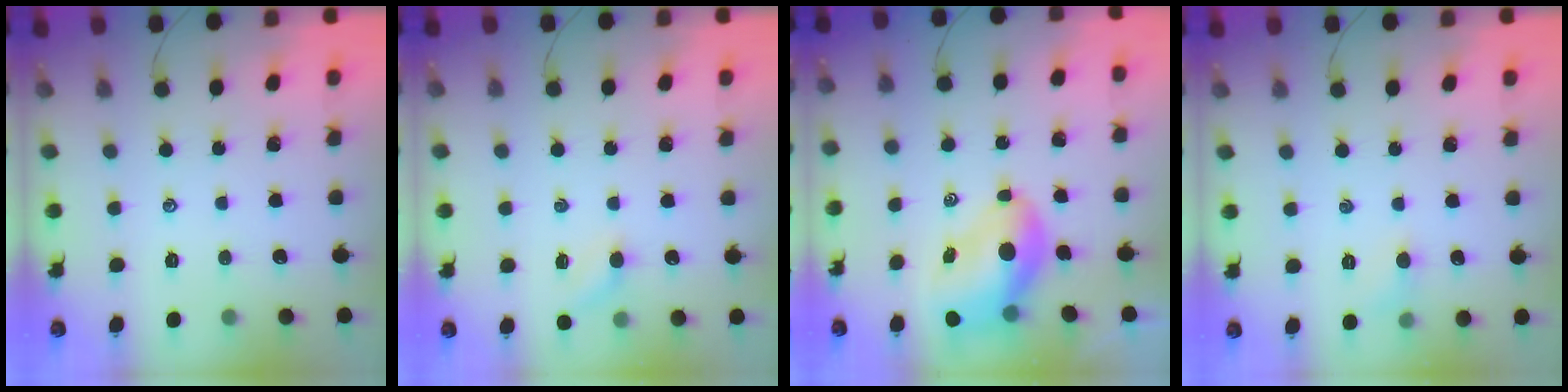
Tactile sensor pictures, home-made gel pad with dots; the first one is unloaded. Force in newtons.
{"total": 3.7, "press": 3.6, "slide": 0.9}
{"total": 10.2, "press": 9.9, "slide": 2.5}
{"total": 4.5, "press": 4.2, "slide": 1.5}